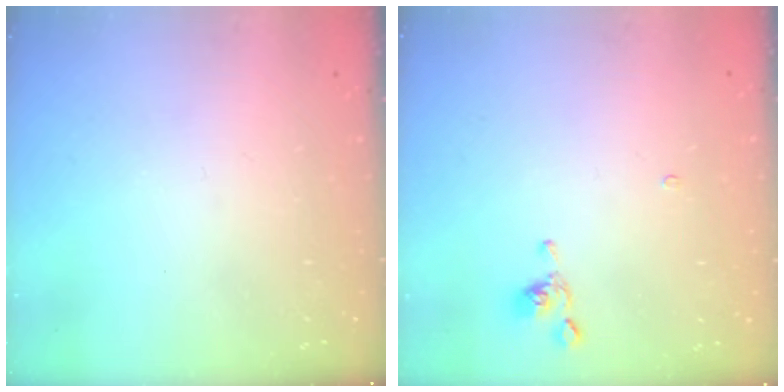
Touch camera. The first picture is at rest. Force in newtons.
{"total": 1.1, "press": 1.1, "slide": 0.3}